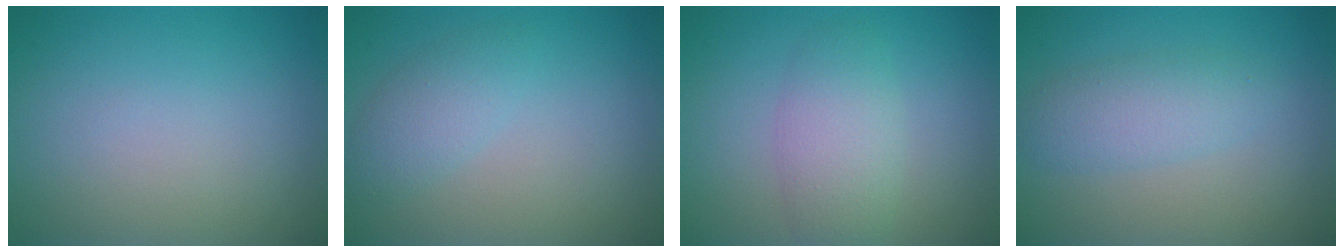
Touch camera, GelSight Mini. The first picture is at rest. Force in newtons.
{"total": 2.3, "press": 2.3, "slide": 0.1}
{"total": 3.4, "press": 3.4, "slide": 0.1}
{"total": 2.8, "press": 2.8, "slide": 0.1}